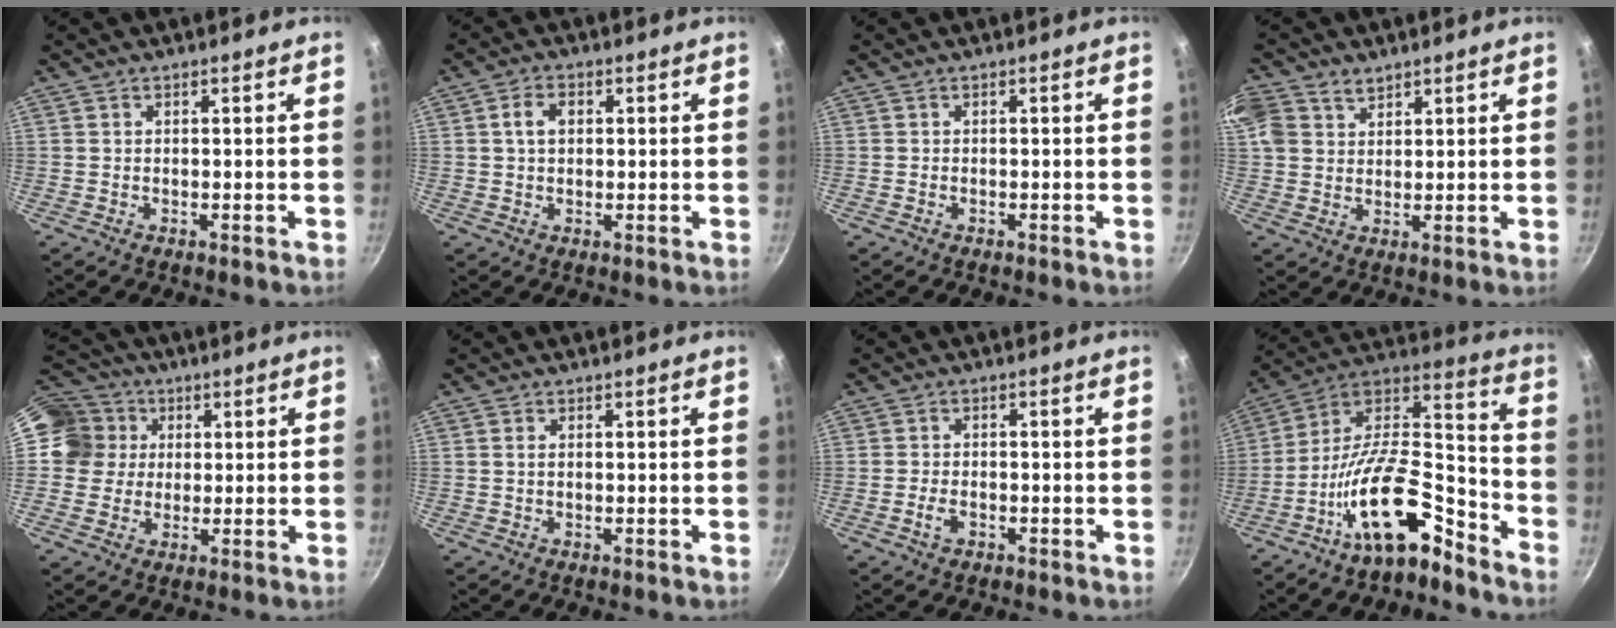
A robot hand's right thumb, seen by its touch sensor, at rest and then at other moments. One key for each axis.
{"total": 3.8, "fx": 0.7, "fy": 2.6, "fz": 2.6, "tx": -0.034, "ty": 0.007, "tz": 0.008}
{"total": 0.0}
{"total": 9.5, "fx": 4.7, "fy": 7.3, "fz": 3.9, "tx": -0.086, "ty": 0.015, "tz": 0.094}
{"total": 10.4, "fx": 1.9, "fy": 9.7, "fz": 3.0, "tx": -0.029, "ty": 0.016, "tz": 0.018}
{"total": 0.7, "fx": 0.1, "fy": 0.3, "fz": 0.6, "tx": -0.013, "ty": 0.001, "tz": 0.002}
{"total": 2.7, "fx": -1.3, "fy": 1.6, "fz": 1.7, "tx": -0.036, "ty": 0.012, "tz": -0.026}
{"total": 18.9, "fx": -11.7, "fy": 7.2, "fz": 13.0, "tx": -0.190, "ty": 0.105, "tz": -0.216}